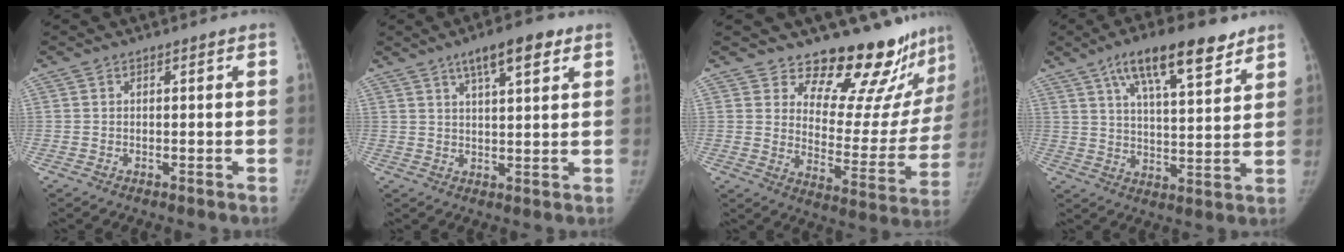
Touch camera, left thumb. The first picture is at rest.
{"total": 8.3, "force": [4.8, 2.5, 6.4], "torque": [-0.088, -0.013, 0.073]}
{"total": 19.3, "force": [17.0, 6.8, 6.3], "torque": [-0.021, -0.155, 0.219]}
{"total": 15.4, "force": [9.4, 5.0, 11.1], "torque": [-0.151, -0.032, 0.153]}